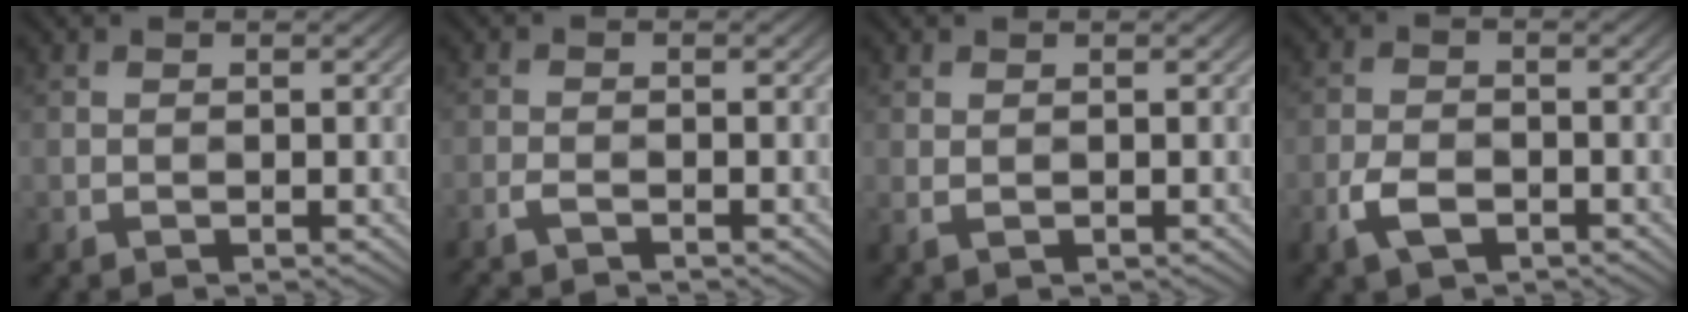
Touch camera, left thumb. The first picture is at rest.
{"total": 2.2, "force": [-1.9, 0.3, 1.1], "torque": [-0.024, -0.002, -0.039]}
{"total": 1.1, "force": [0.7, 0.5, 0.7], "torque": [-0.012, -0.004, 0.011]}
{"total": 4.1, "force": [-1.2, 2.4, 3.1], "torque": [-0.063, -0.001, -0.030]}